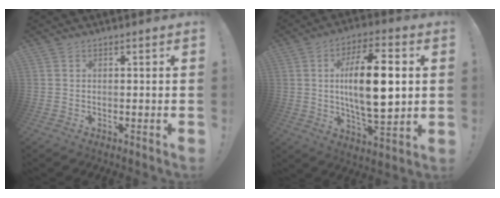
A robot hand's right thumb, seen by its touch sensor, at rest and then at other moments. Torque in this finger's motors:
{"motor_torque": [-0.12, 0.80, 0.23, 0.27, 0.52]}